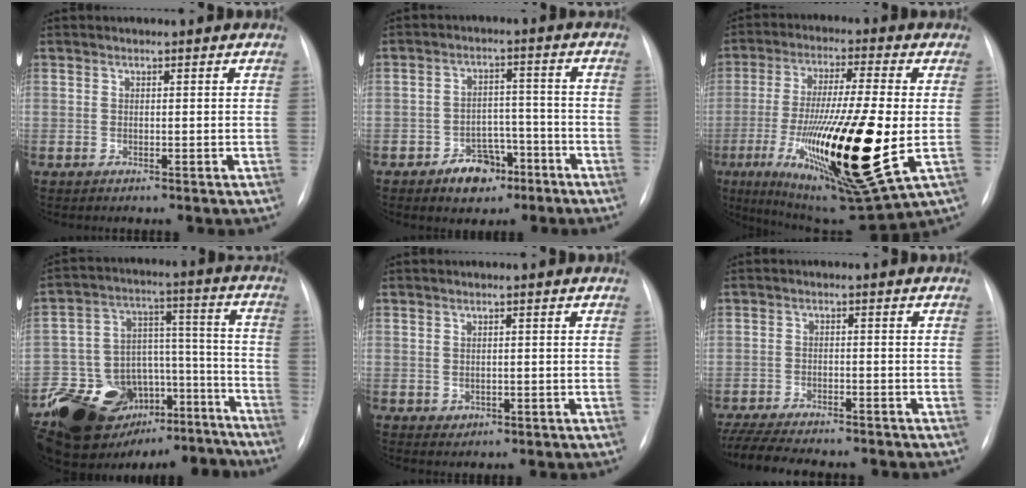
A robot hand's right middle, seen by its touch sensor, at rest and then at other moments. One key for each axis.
{"total": 6.5, "fx": -4.0, "fy": 4.1, "fz": 3.0, "tx": -0.042, "ty": 0.020, "tz": -0.058}
{"total": 24.2, "fx": -5.0, "fy": 3.1, "fz": 23.5, "tx": -0.419, "ty": -0.048, "tz": -0.071}
{"total": 26.2, "fx": -20.1, "fy": 13.4, "fz": 10.3, "tx": -0.177, "ty": 0.063, "tz": -0.291}
{"total": 1.3, "fx": -0.2, "fy": 1.2, "fz": 0.5, "tx": -0.007, "ty": 0.001, "tz": 0.004}
{"total": 14.5, "fx": -12.4, "fy": 3.7, "fz": 6.7, "tx": -0.136, "ty": -0.015, "tz": -0.175}